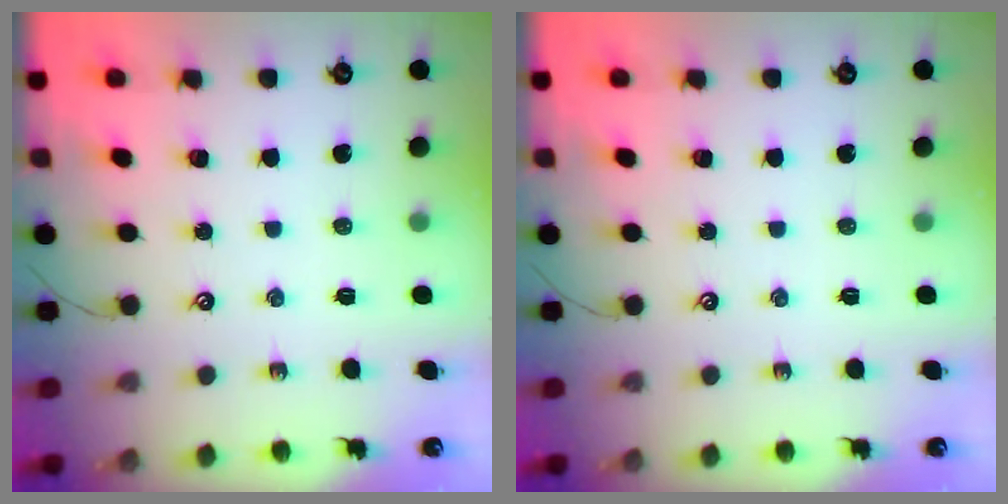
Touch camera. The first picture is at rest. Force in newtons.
{"total": 0.0}